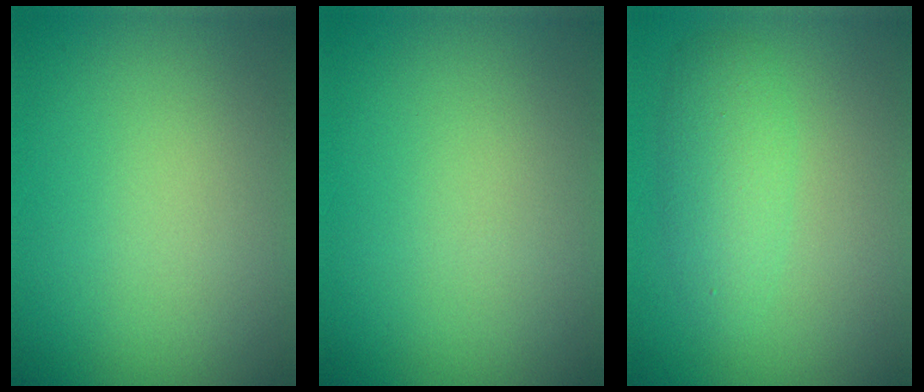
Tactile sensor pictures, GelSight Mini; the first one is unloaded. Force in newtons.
{"total": 0.0}
{"total": 3.0, "press": 3.0, "slide": 0.1}